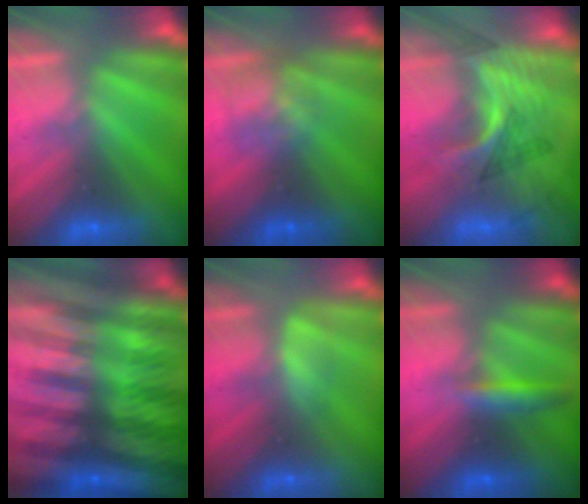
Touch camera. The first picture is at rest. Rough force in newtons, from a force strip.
{"total": 2.7}
{"total": 3.0}
{"total": 6.0}
{"total": 2.4}
{"total": 2.8}